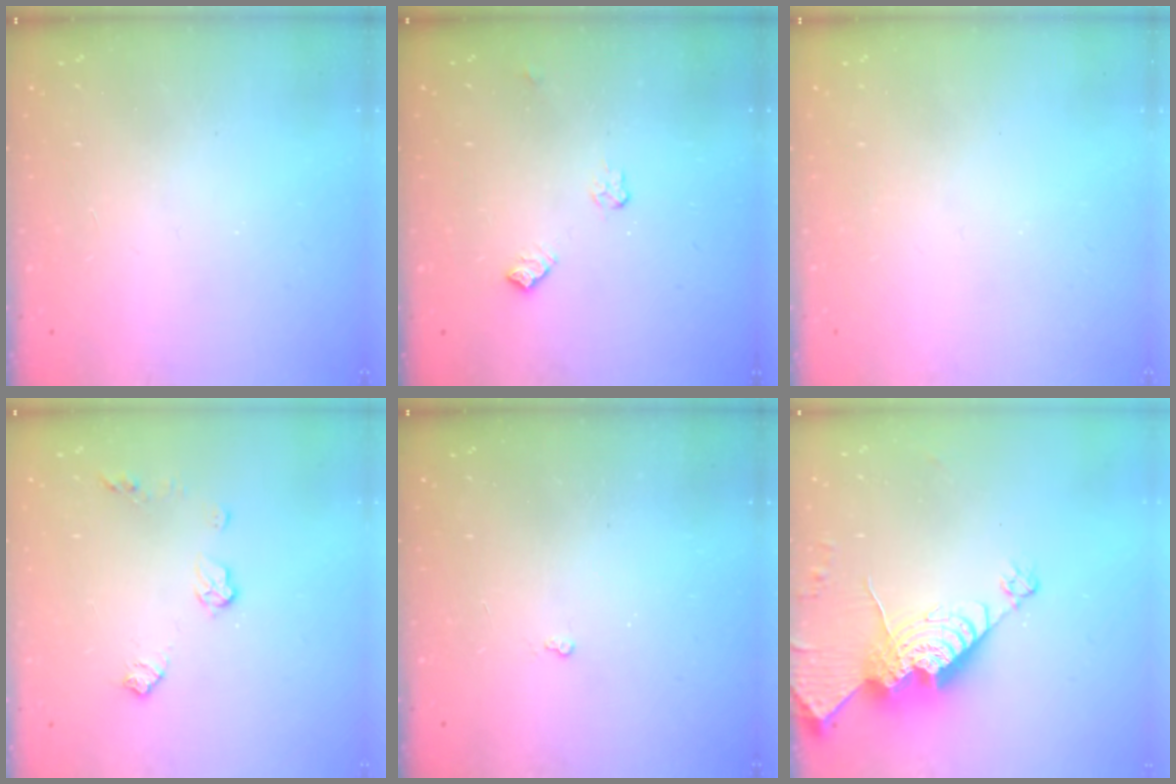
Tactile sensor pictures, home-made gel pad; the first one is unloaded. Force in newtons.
{"total": 6.7, "press": 6.7, "slide": 0.9}
{"total": 0.0}
{"total": 7.2, "press": 7.2, "slide": 0.2}
{"total": 1.8, "press": 1.8, "slide": 0.3}
{"total": 17.2, "press": 17.2, "slide": 1.7}